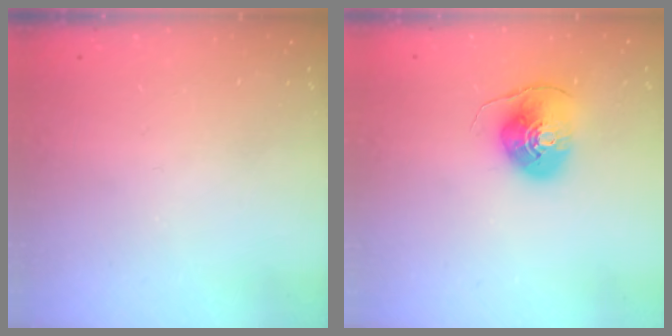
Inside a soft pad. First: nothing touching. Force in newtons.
{"total": 9.8, "press": 9.7, "slide": 1.4}